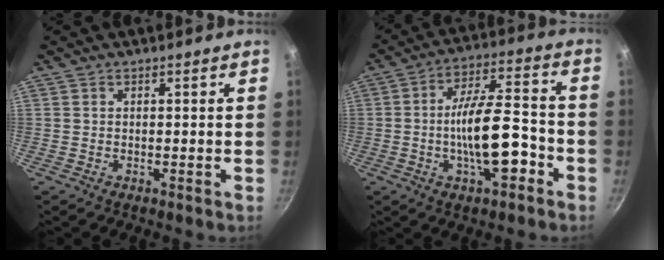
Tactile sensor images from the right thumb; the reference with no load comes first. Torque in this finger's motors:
{"motor_torque": [3.12, 1.89, 1.95, -0.83, 0.58]}